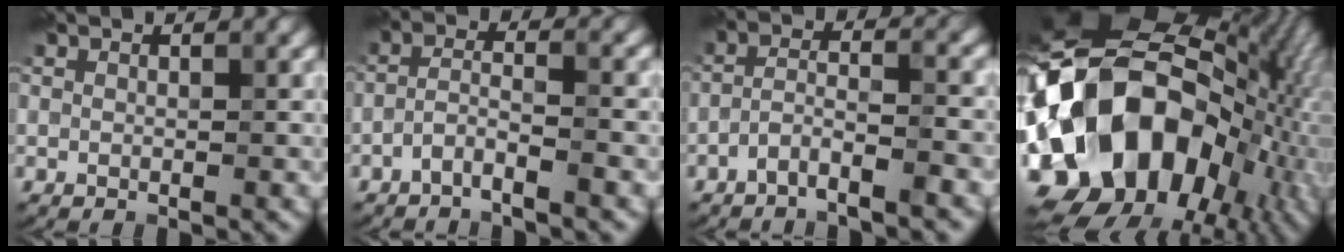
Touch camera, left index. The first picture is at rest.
{"total": 2.4, "force": [-1.7, 0.1, 1.6], "torque": [-0.037, 0.009, -0.041]}
{"total": 3.2, "force": [-2.3, 0.2, 2.2], "torque": [-0.046, 0.009, -0.052]}
{"total": 20.4, "force": [-3.3, 15.2, 13.2], "torque": [-0.271, -0.006, -0.060]}